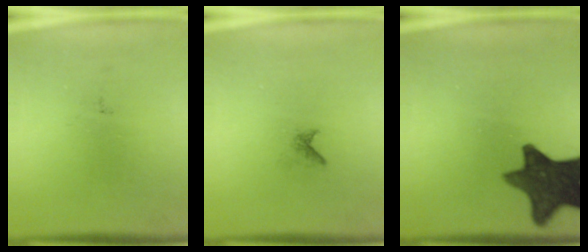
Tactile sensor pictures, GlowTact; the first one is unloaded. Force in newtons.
{"total": 0.6}
{"total": 12.9}